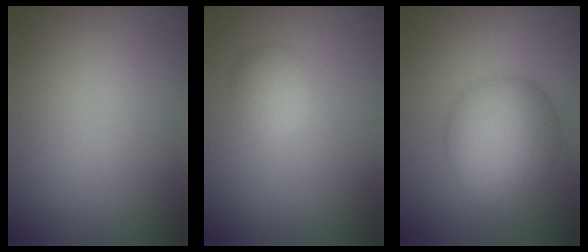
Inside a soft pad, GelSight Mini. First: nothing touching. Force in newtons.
{"total": 2.0, "press": 2.0, "slide": 0.0}
{"total": 7.4, "press": 7.4, "slide": 0.0}